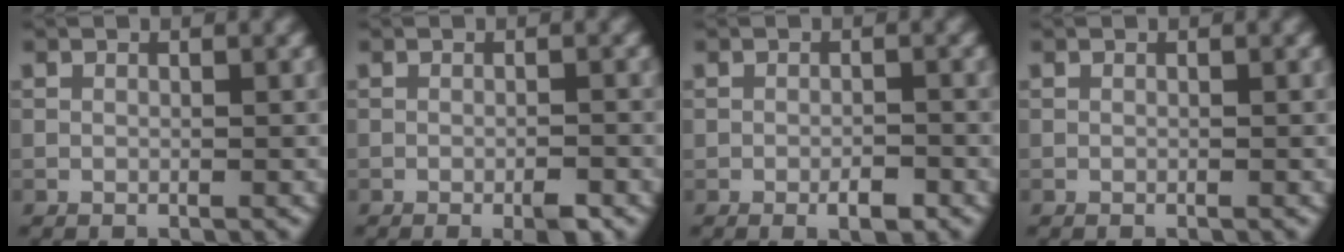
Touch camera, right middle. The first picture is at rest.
{"total": 2.1, "force": [-1.1, 0.4, 1.7], "torque": [-0.024, -0.003, -0.018]}
{"total": 2.0, "force": [-1.1, 0.7, 1.5], "torque": [-0.020, -0.001, -0.016]}
{"total": 0.0}